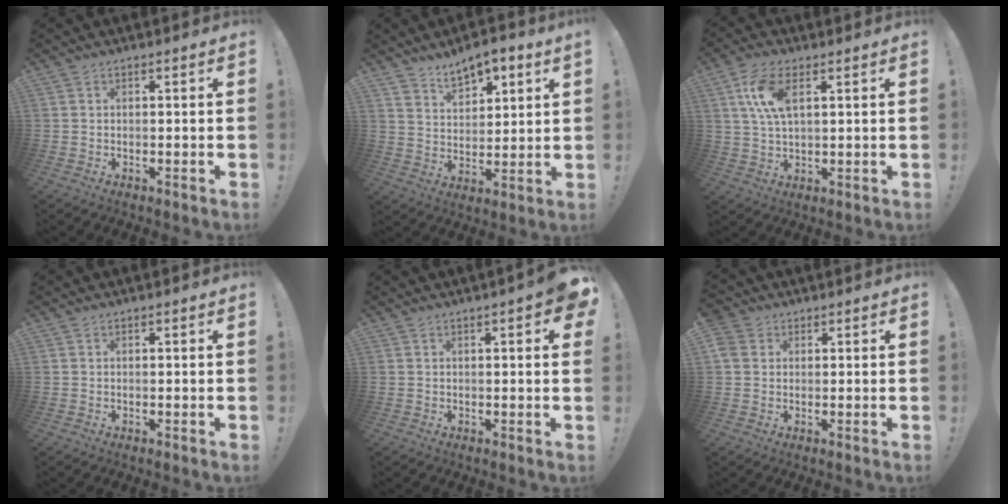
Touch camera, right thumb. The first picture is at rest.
{"total": 8.0, "force": [6.3, 4.0, 2.8], "torque": [-0.049, -0.038, 0.118]}
{"total": 9.4, "force": [3.3, 4.6, 7.5], "torque": [-0.154, 0.003, 0.060]}
{"total": 0.0}
{"total": 4.0, "force": [1.8, 0.7, 3.5], "torque": [-0.041, -0.011, 0.025]}
{"total": 3.8, "force": [1.6, 3.1, 1.5], "torque": [-0.028, 0.003, 0.033]}